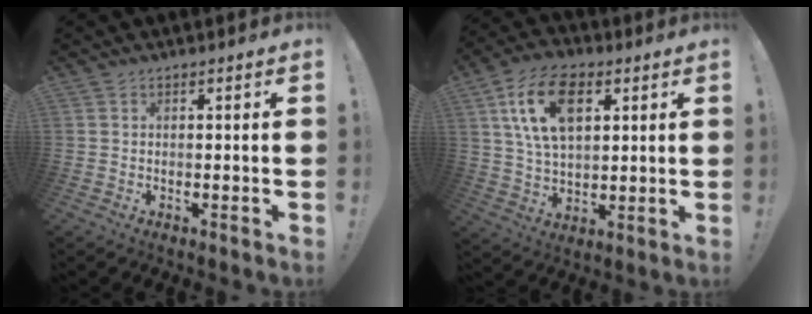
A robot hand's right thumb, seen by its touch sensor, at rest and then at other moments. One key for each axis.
{"total": 17.0, "fx": 6.5, "fy": 10.3, "fz": 11.9, "tx": -0.204, "ty": -0.007, "tz": 0.115}